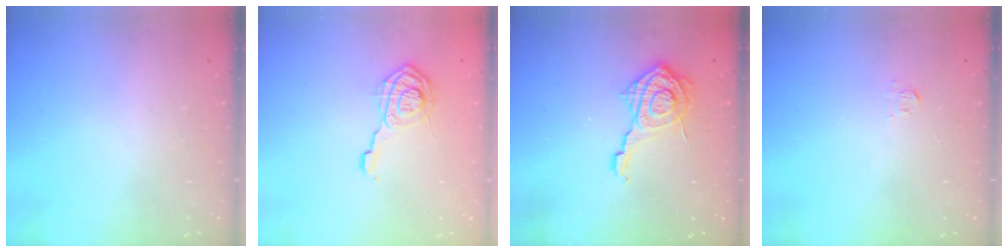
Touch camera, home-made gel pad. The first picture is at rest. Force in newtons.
{"total": 9.2, "press": 9.1, "slide": 0.6}
{"total": 12.0, "press": 11.9, "slide": 0.7}
{"total": 3.5, "press": 3.5, "slide": 0.5}